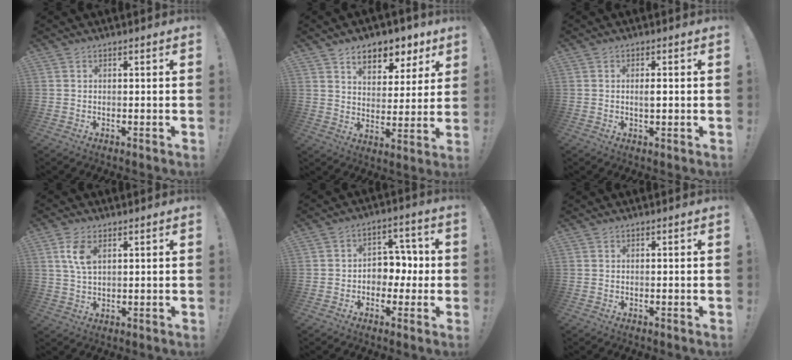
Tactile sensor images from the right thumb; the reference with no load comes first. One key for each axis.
{"total": 9.4, "fx": 6.4, "fy": 5.7, "fz": 3.9, "tx": -0.050, "ty": -0.046, "tz": 0.116}
{"total": 2.0, "fx": -0.2, "fy": 0.7, "fz": 1.9, "tx": -0.032, "ty": 0.001, "tz": -0.005}
{"total": 6.6, "fx": 2.6, "fy": 3.5, "fz": 5.0, "tx": -0.094, "ty": -0.006, "tz": 0.046}
{"total": 8.4, "fx": -0.9, "fy": 7.5, "fz": 3.8, "tx": -0.049, "ty": 0.017, "tz": -0.009}
{"total": 0.0}